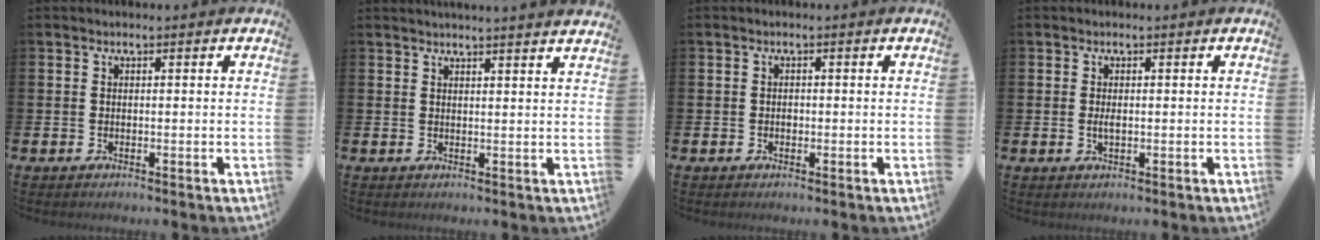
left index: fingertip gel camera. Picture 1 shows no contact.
{"total": 2.4, "force": [2.3, -0.6, -0.1], "torque": [0.003, -0.015, 0.043]}
{"total": 0.6, "force": [-0.1, 0.6, 0.3], "torque": [-0.002, 0.003, -0.004]}
{"total": 1.3, "force": [0.1, 0.5, 1.2], "torque": [-0.019, 0.002, -0.002]}